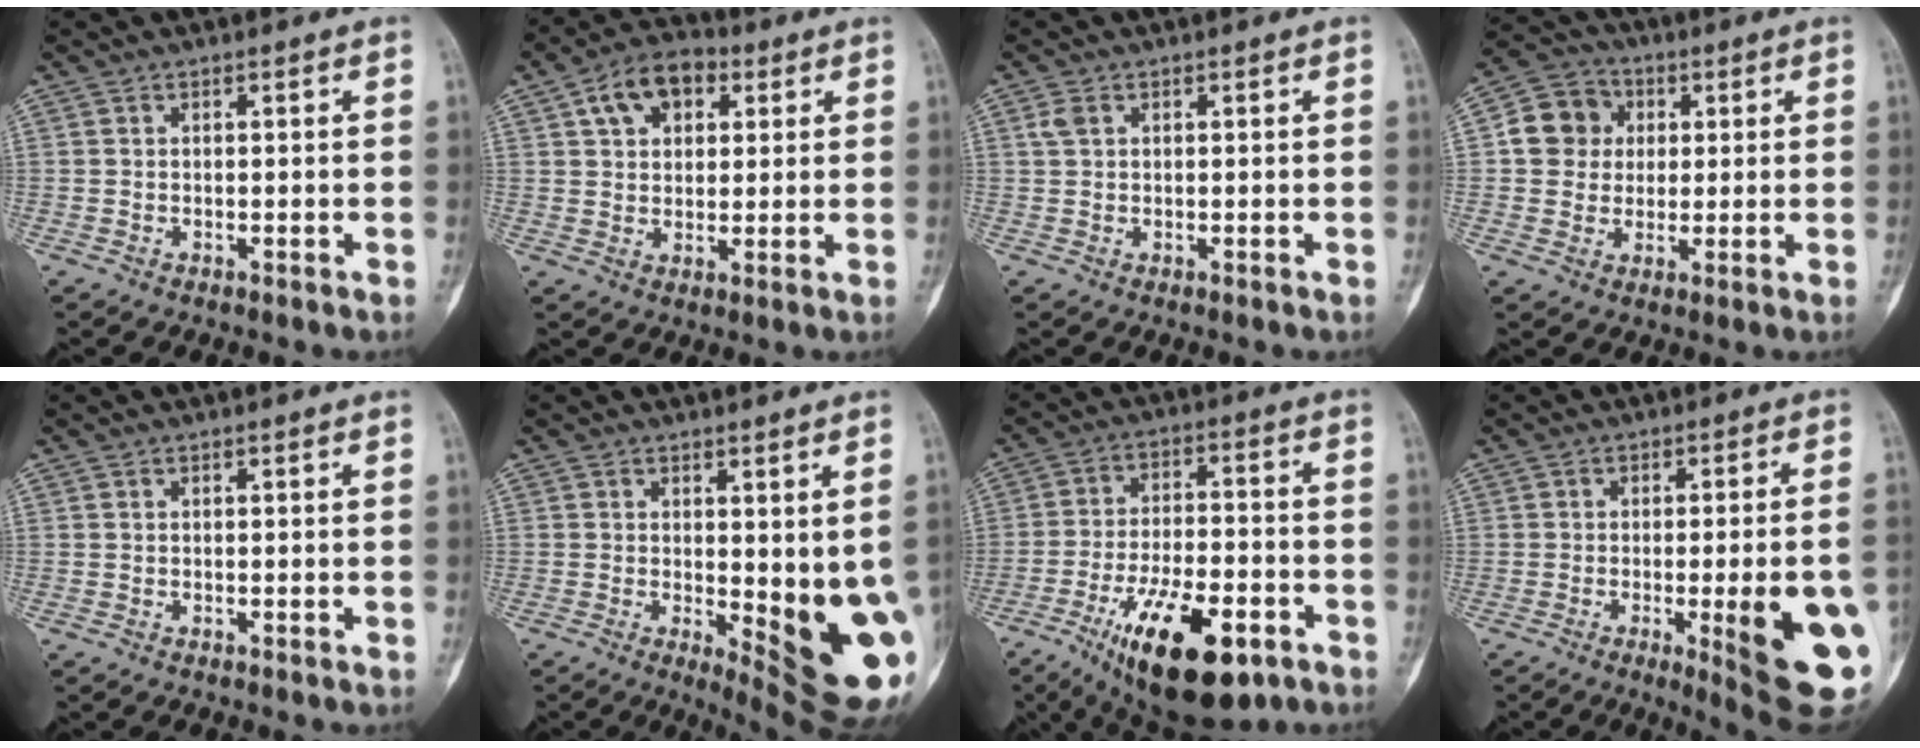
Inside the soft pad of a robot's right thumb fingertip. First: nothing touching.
{"total": 10.2, "force": [4.0, 6.8, 6.5], "torque": [-0.082, 0.007, 0.059]}
{"total": 1.6, "force": [0.5, 1.1, 1.0], "torque": [-0.022, 0.005, 0.010]}
{"total": 9.2, "force": [1.4, 8.4, 3.4], "torque": [-0.031, 0.007, 0.014]}
{"total": 0.0}
{"total": 15.3, "force": [-2.3, 5.1, 14.2], "torque": [-0.150, -0.026, -0.011]}
{"total": 19.4, "force": [-9.7, 8.0, 14.8], "torque": [-0.240, 0.037, -0.146]}
{"total": 17.7, "force": [-4.4, 3.7, 16.8], "torque": [-0.169, -0.002, -0.040]}